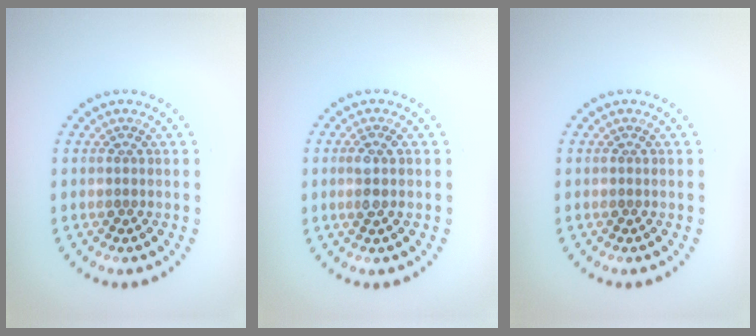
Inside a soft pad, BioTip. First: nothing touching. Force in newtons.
{"total": 1.7, "press": 1.6, "slide": 0.7}
{"total": 0.0}